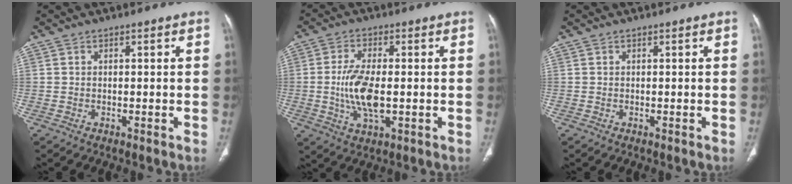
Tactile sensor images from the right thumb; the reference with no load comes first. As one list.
[{"total": 9.6, "force": [-0.9, 4.2, 8.6], "torque": [-0.178, -0.004, -0.015]}, {"total": 0.0}]